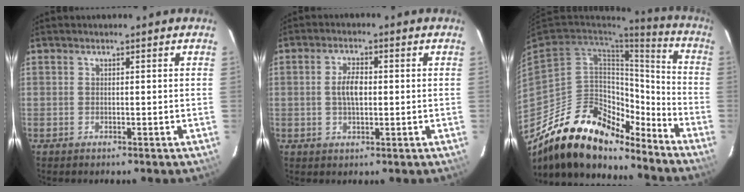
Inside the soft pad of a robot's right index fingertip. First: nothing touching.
{"total": 4.5, "force": [0.1, 2.1, 4.0], "torque": [-0.075, 0.005, 0.004]}
{"total": 24.1, "force": [-18.1, 10.6, 11.7], "torque": [-0.223, 0.021, -0.297]}